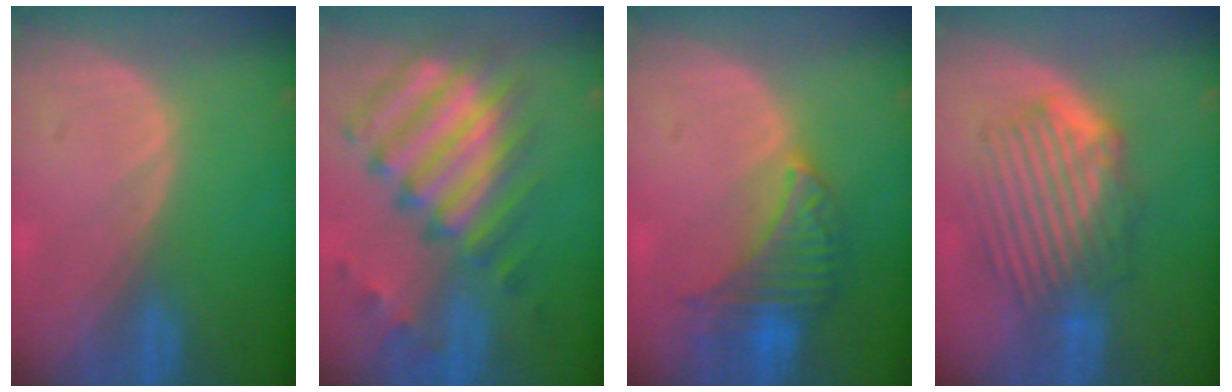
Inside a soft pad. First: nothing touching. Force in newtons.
{"total": 11.9, "press": 10.4, "slide": 5.7}
{"total": 7.0, "press": 6.8, "slide": 1.5}
{"total": 9.0, "press": 8.2, "slide": 3.6}